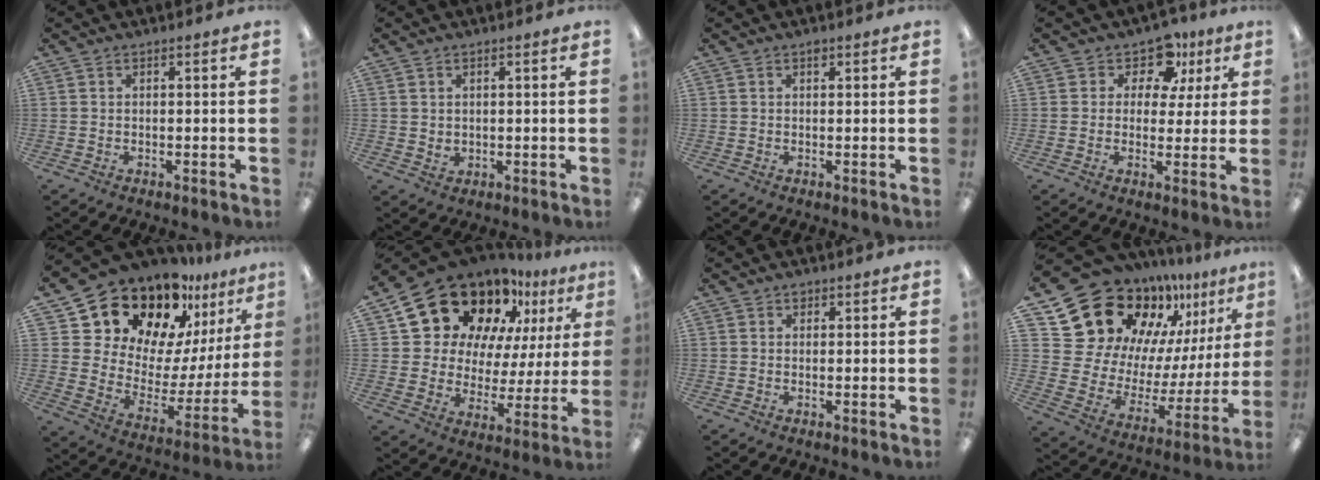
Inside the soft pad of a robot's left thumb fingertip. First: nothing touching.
{"total": 1.7, "force": [0.9, 1.4, 0.3], "torque": [0.000, -0.002, 0.014]}
{"total": 0.9, "force": [0.6, 0.5, 0.5], "torque": [-0.004, -0.002, 0.008]}
{"total": 8.3, "force": [4.8, 5.9, 3.3], "torque": [-0.062, -0.025, 0.089]}
{"total": 20.3, "force": [17.0, 9.3, 5.8], "torque": [-0.114, -0.146, 0.316]}
{"total": 20.6, "force": [14.8, 11.8, 8.2], "torque": [-0.155, -0.094, 0.273]}
{"total": 1.1, "force": [0.5, 0.9, 0.4], "torque": [0.008, -0.004, 0.007]}
{"total": 20.6, "force": [16.2, 11.0, 6.2], "torque": [-0.105, -0.139, 0.304]}